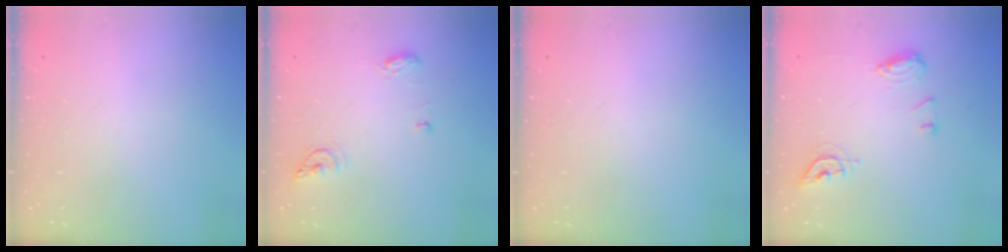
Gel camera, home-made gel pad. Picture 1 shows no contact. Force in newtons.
{"total": 11.0, "press": 8.3, "slide": 7.1}
{"total": 0.0}
{"total": 10.5, "press": 10.5, "slide": 0.7}